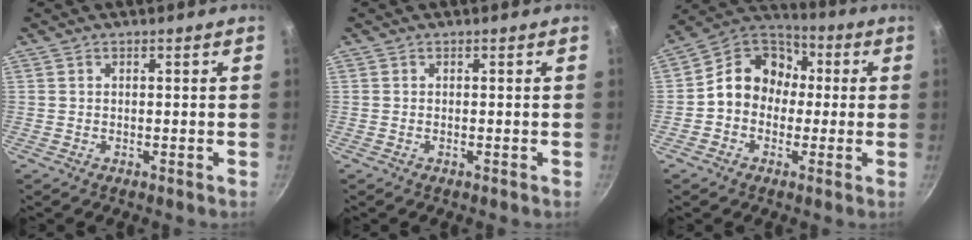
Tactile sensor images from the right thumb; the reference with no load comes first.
{"total": 0.0}
{"total": 12.1, "force": [0.1, 10.3, 6.4], "torque": [-0.061, 0.037, -0.024]}